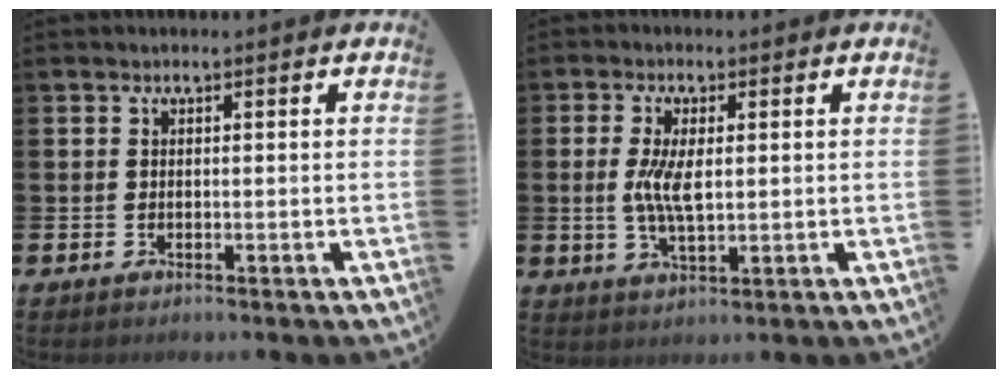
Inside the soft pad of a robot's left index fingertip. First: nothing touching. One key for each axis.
{"total": 5.3, "fx": 0.6, "fy": 2.1, "fz": 4.8, "tx": -0.094, "ty": -0.001, "tz": 0.006}